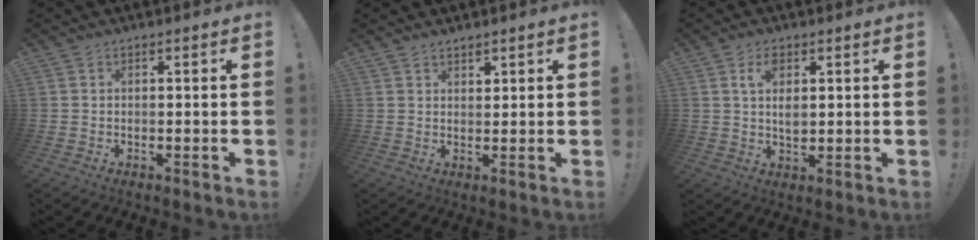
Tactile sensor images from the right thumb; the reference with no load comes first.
{"total": 2.1, "force": [1.8, 1.1, 0.4], "torque": [0.010, -0.016, 0.030]}
{"total": 4.9, "force": [1.7, 2.4, 3.9], "torque": [-0.058, -0.007, 0.026]}